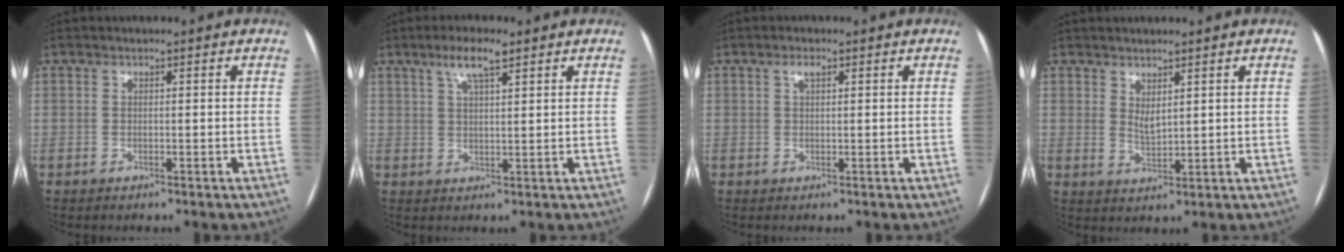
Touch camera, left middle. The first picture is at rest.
{"total": 4.8, "force": [3.0, 0.7, 3.6], "torque": [-0.073, 0.008, 0.055]}
{"total": 1.4, "force": [0.7, 0.5, 1.0], "torque": [-0.023, 0.006, 0.012]}
{"total": 2.5, "force": [1.4, 0.8, 1.8], "torque": [-0.039, -0.008, 0.036]}